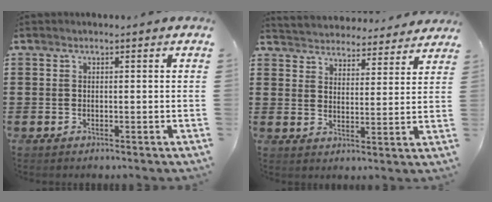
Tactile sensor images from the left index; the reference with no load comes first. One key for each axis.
{"total": 4.2, "fx": 4.1, "fy": 0.0, "fz": -0.6, "tx": -0.013, "ty": -0.032, "tz": 0.070}